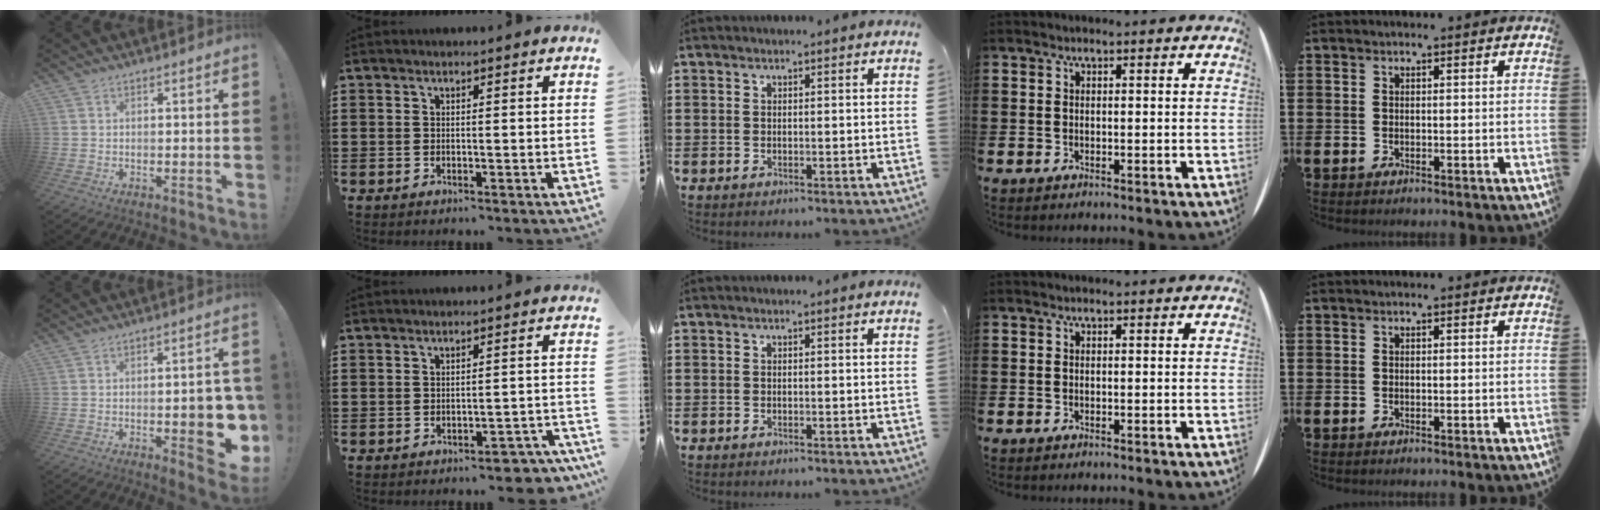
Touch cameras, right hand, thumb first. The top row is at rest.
{"thumb": {"total": 10.7, "force": [-2.4, 4.0, 9.6], "torque": [-0.107, 0.000, -0.035]}, "index": {"total": 3.1, "force": [-2.8, 0.9, 0.8], "torque": [-0.016, 0.005, -0.058]}}